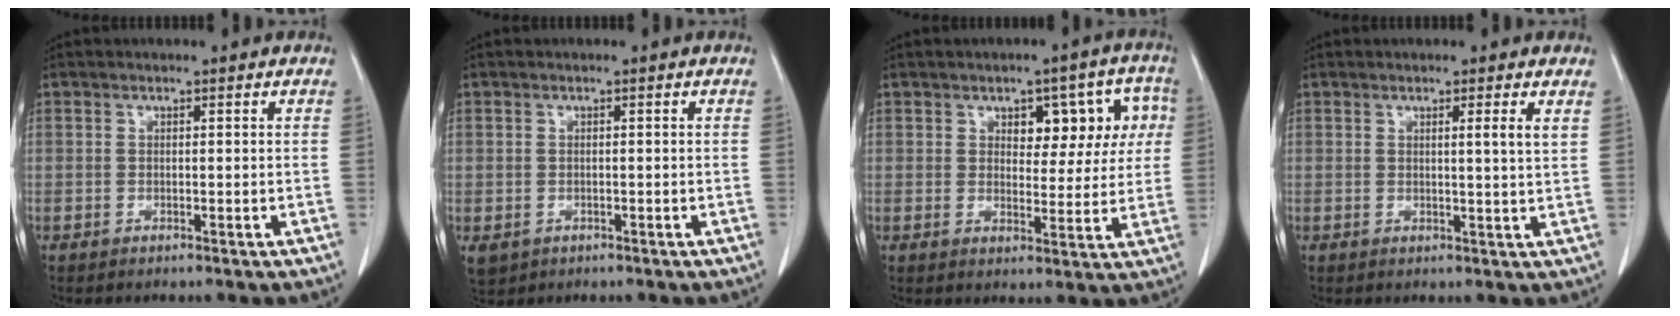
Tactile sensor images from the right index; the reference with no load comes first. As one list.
[{"total": 5.3, "force": [-1.8, 4.7, 1.9], "torque": [-0.056, 0.000, -0.015]}, {"total": 10.6, "force": [3.2, 5.9, 8.3], "torque": [-0.099, 0.041, 0.049]}, {"total": 3.0, "force": [1.3, -0.1, 2.7], "torque": [-0.046, 0.000, 0.019]}]